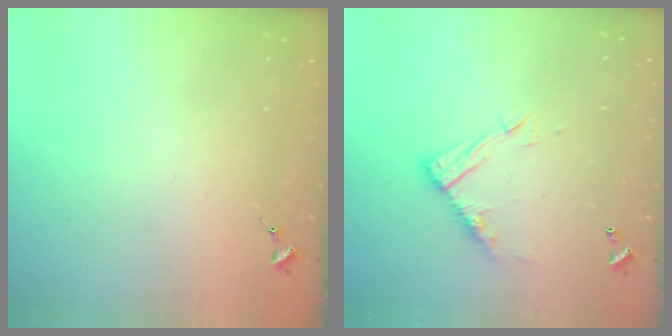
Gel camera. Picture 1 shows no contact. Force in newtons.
{"total": 11.4, "press": 11.4, "slide": 0.7}